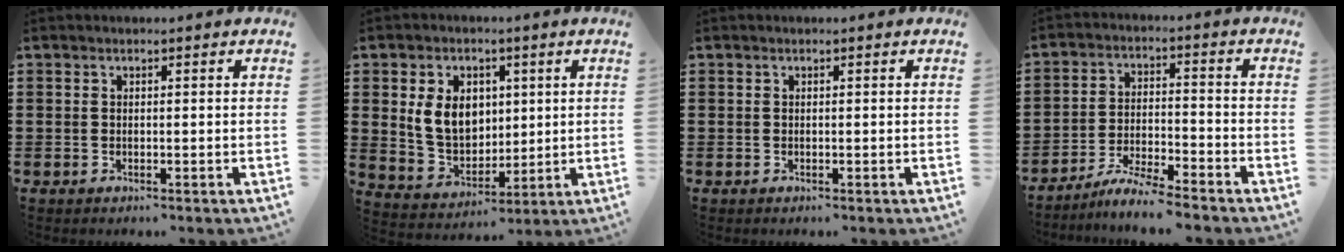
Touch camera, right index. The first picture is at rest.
{"total": 7.9, "force": [1.7, 6.0, 4.9], "torque": [-0.119, 0.010, 0.029]}
{"total": 0.0}
{"total": 5.4, "force": [-5.1, -0.7, 1.5], "torque": [-0.039, -0.009, -0.102]}